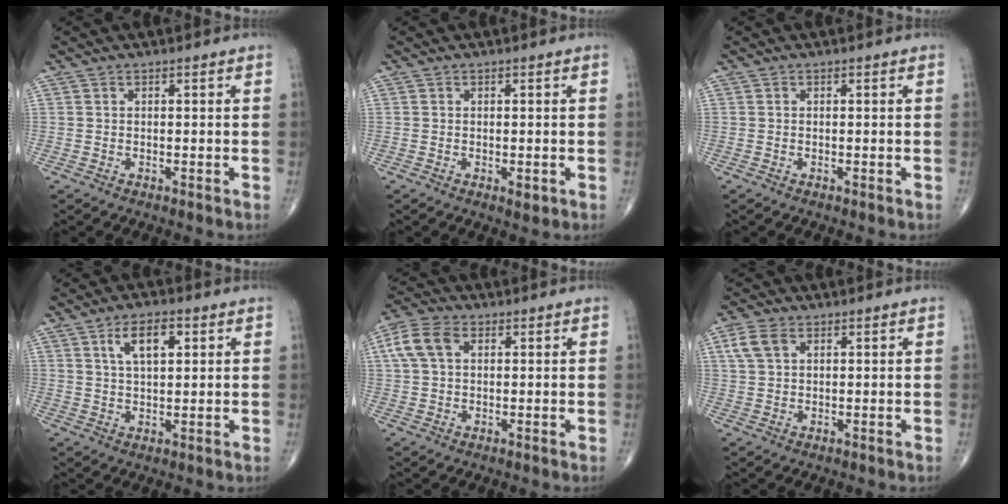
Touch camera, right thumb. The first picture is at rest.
{"total": 1.4, "force": [-0.4, 0.7, 1.2], "torque": [-0.012, -0.003, -0.004]}
{"total": 0.0}
{"total": 6.7, "force": [2.7, 3.1, 5.4], "torque": [-0.085, -0.005, 0.048]}
{"total": 7.1, "force": [2.0, 4.6, 5.1], "torque": [-0.111, 0.017, 0.037]}
{"total": 4.4, "force": [1.8, 2.7, 2.9], "torque": [-0.064, 0.007, 0.039]}